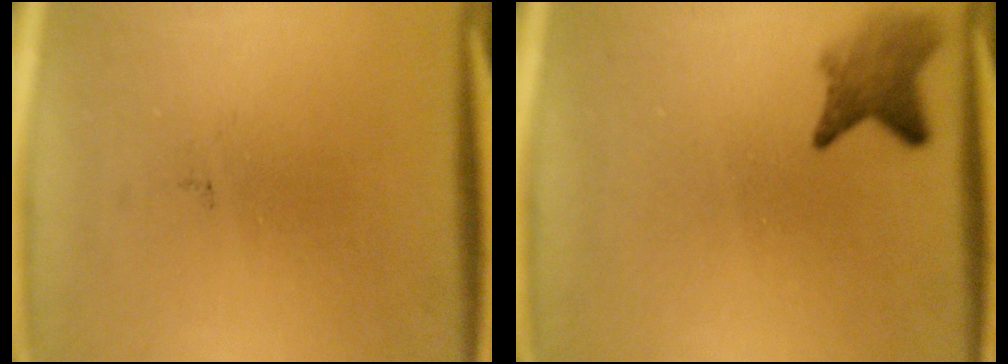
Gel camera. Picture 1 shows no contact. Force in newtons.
{"total": 3.4}